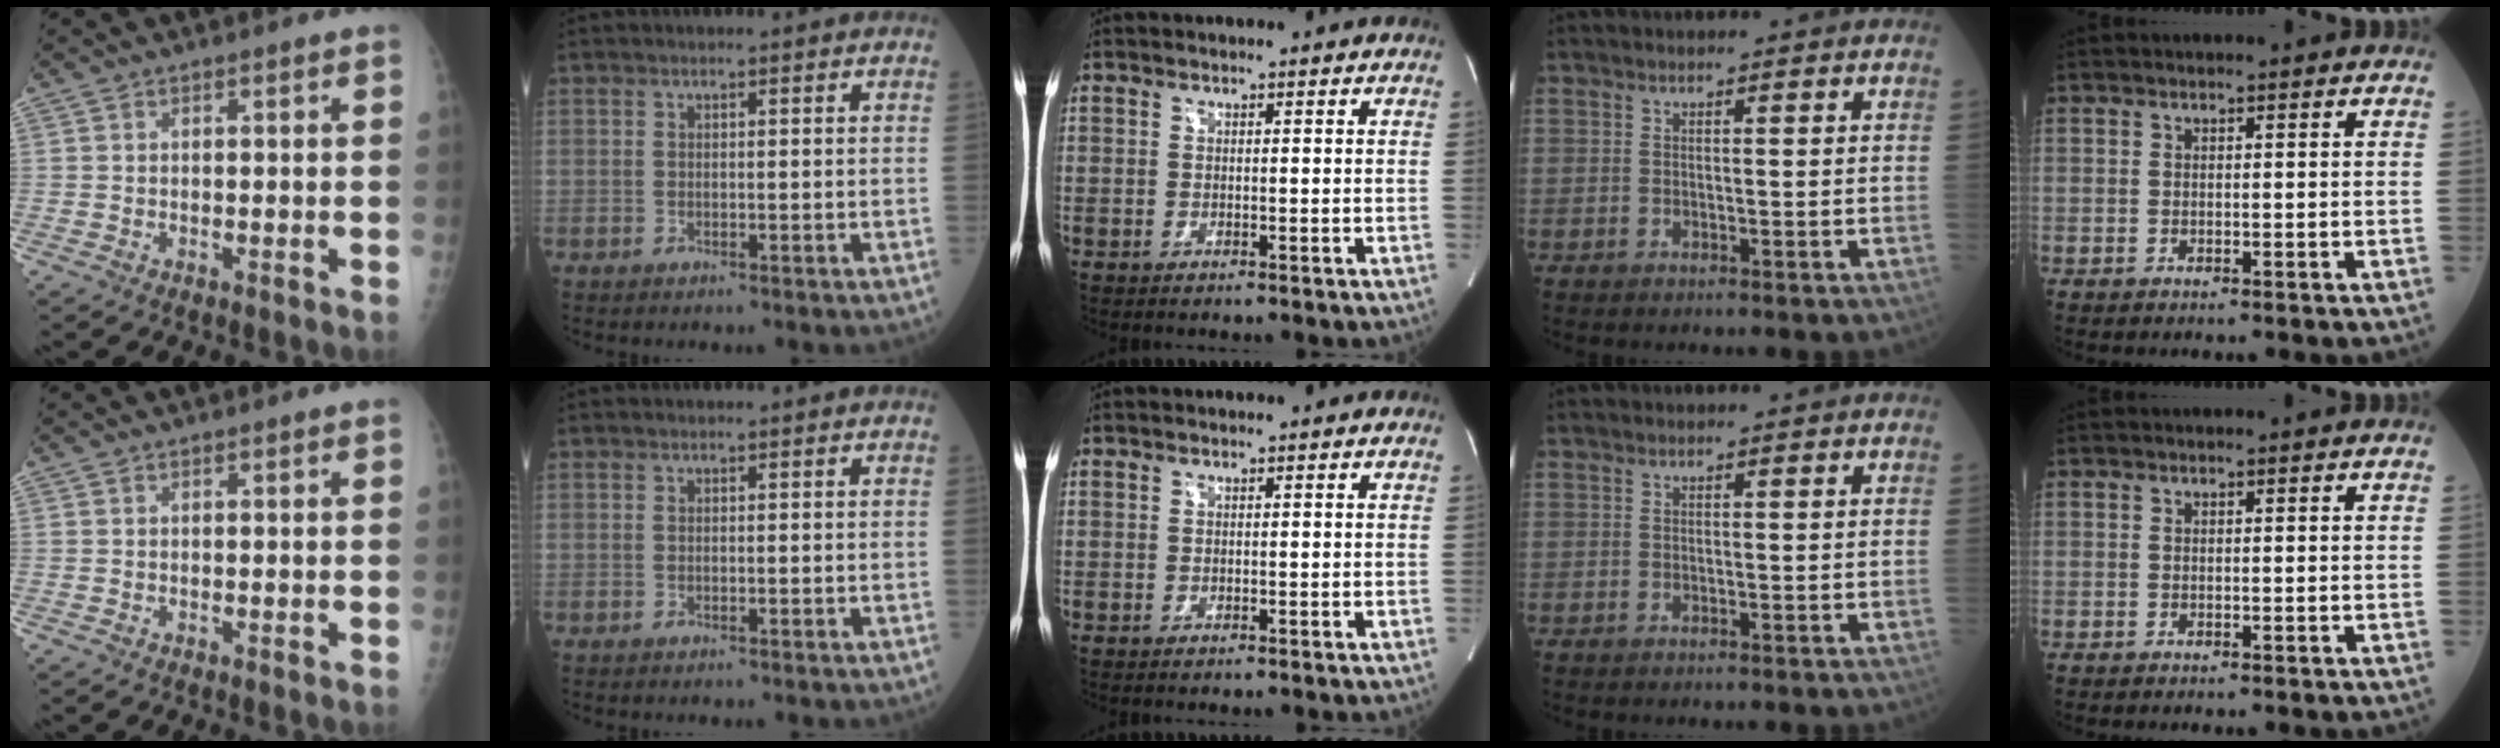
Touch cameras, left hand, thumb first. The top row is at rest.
{}